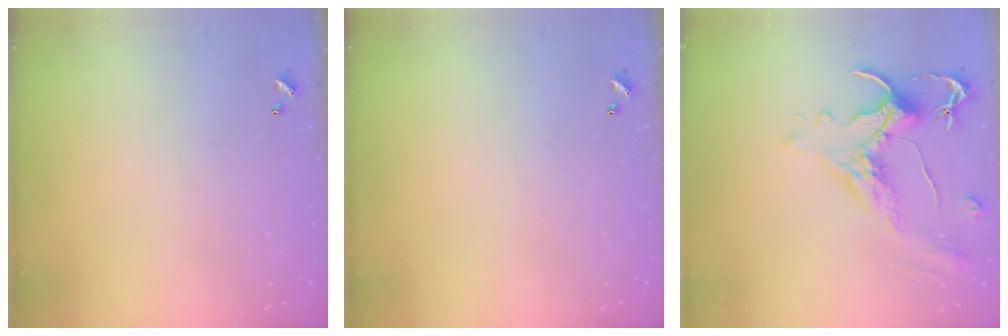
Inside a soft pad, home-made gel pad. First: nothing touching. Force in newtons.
{"total": 0.0}
{"total": 1.5, "press": 1.0, "slide": 1.1}